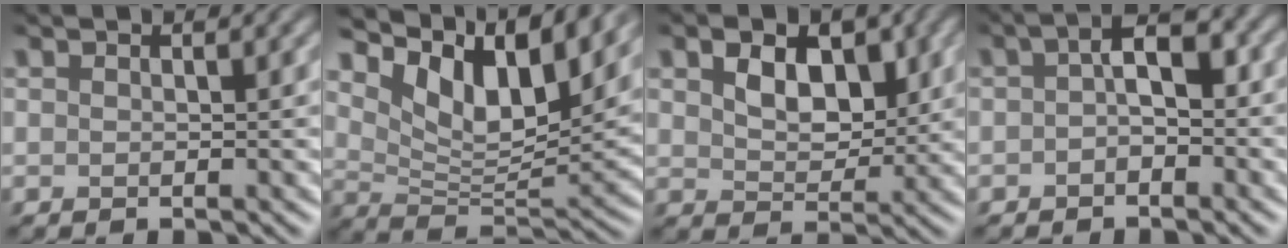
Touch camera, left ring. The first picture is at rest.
{"total": 9.5, "force": [5.4, 4.2, 6.5], "torque": [-0.114, 0.001, 0.099]}
{"total": 4.1, "force": [1.1, 2.9, 2.7], "torque": [-0.054, -0.003, 0.009]}
{"total": 3.0, "force": [-0.7, 1.5, 2.5], "torque": [-0.041, 0.011, -0.022]}